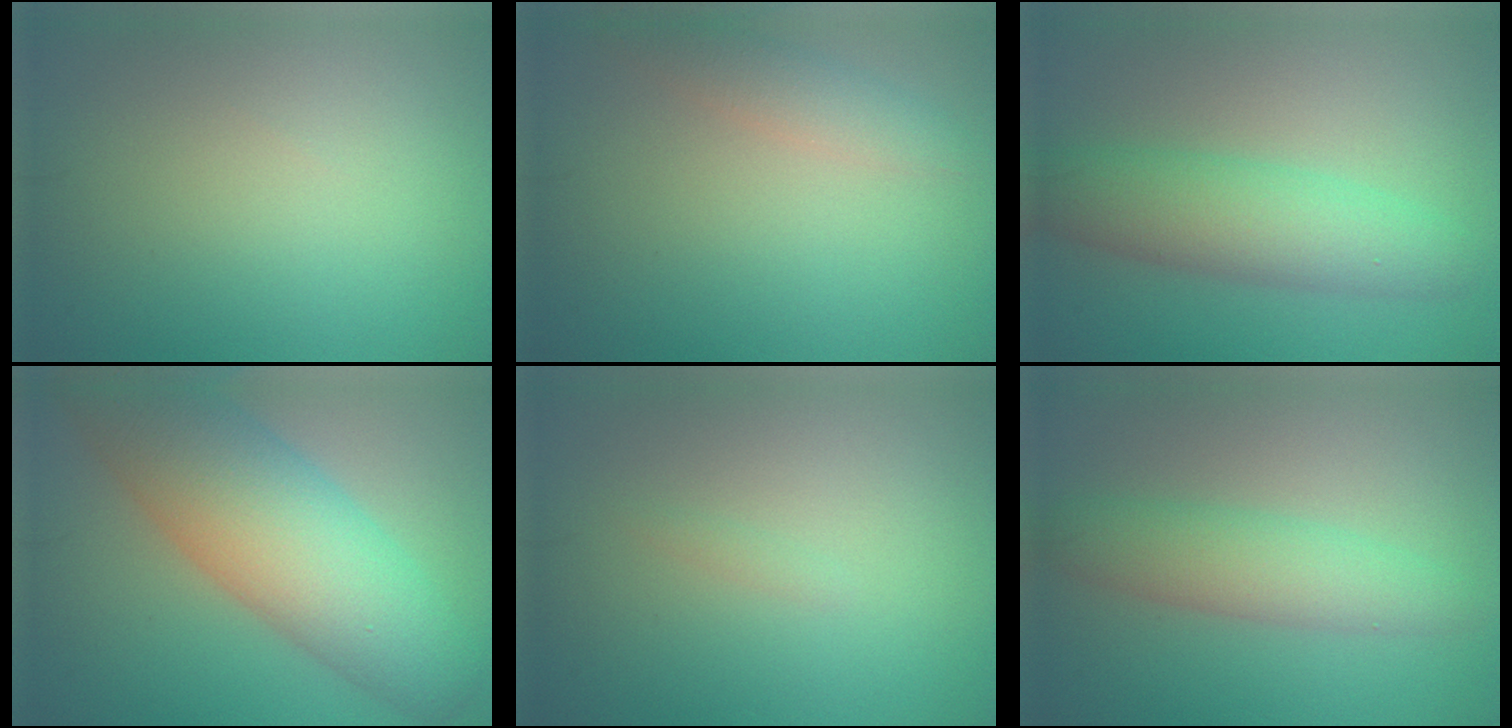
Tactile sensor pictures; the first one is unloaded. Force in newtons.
{"total": 2.3, "press": 2.3, "slide": 0.1}
{"total": 5.4, "press": 5.4, "slide": 0.1}
{"total": 10.7, "press": 10.7, "slide": 0.6}
{"total": 0.5, "press": 0.5, "slide": 0.1}
{"total": 4.0, "press": 4.0, "slide": 0.2}